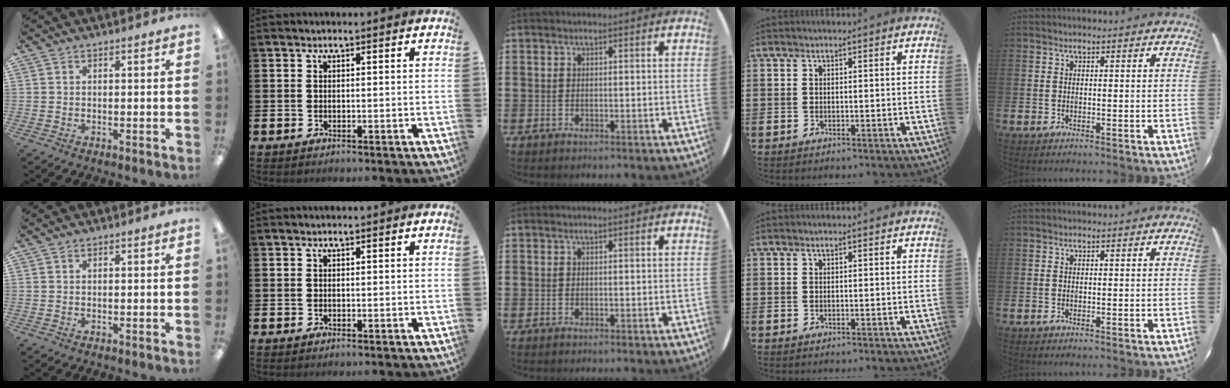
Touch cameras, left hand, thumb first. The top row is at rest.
{"thumb": {"total": 0.5, "force": [0.4, 0.0, -0.3], "torque": [0.005, 0.003, 0.007]}}